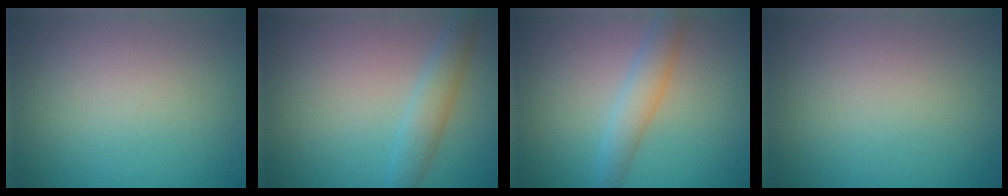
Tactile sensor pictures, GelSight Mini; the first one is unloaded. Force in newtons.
{"total": 2.3, "press": 2.3, "slide": 0.0}
{"total": 2.8, "press": 2.8, "slide": 0.2}
{"total": 0.0}